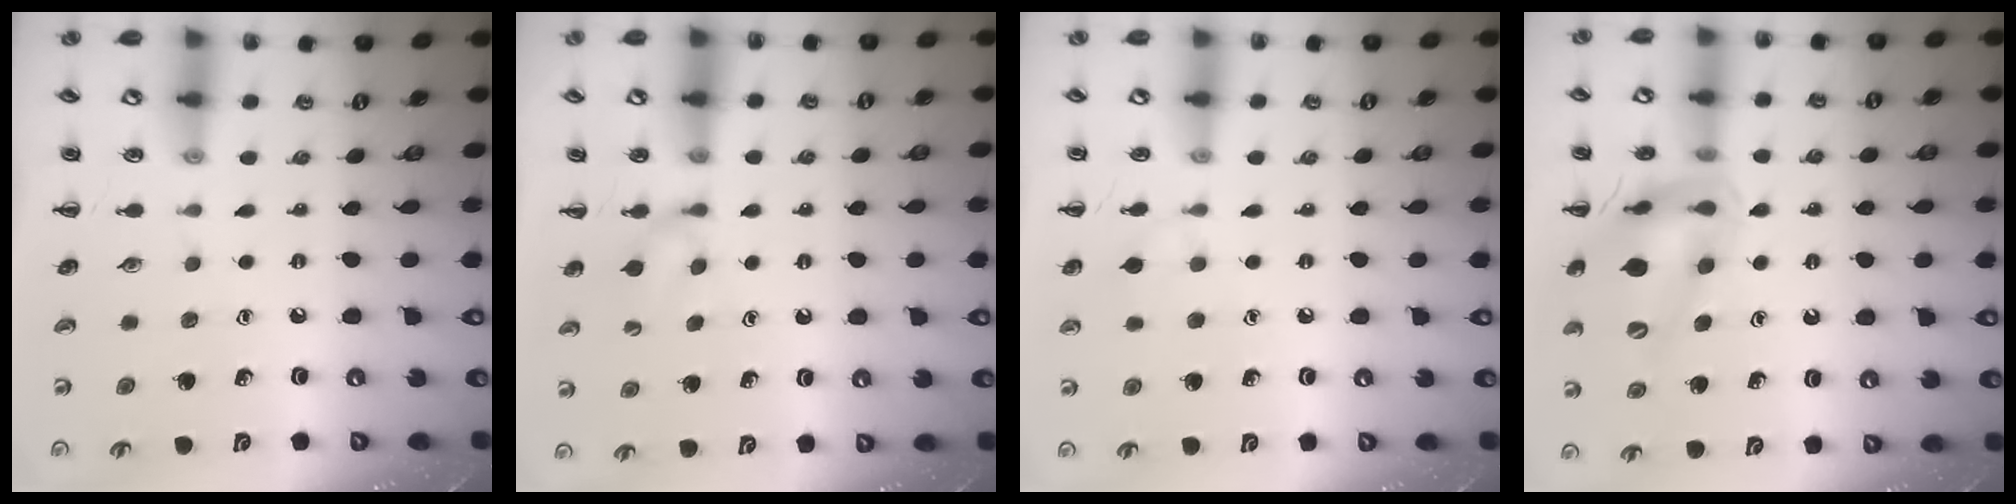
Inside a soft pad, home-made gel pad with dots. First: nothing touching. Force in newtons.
{"total": 5.4, "press": 5.1, "slide": 1.8}
{"total": 5.2, "press": 5.0, "slide": 1.6}
{"total": 18.1, "press": 17.9, "slide": 2.2}